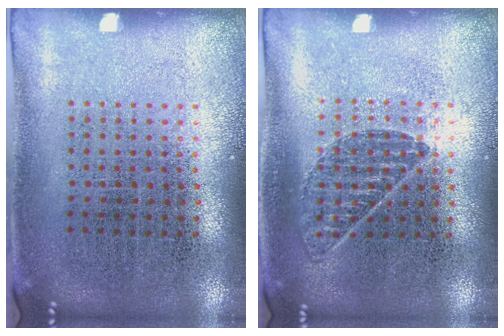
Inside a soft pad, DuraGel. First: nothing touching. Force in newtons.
{"total": 0.8, "press": 0.8, "slide": 0.2}